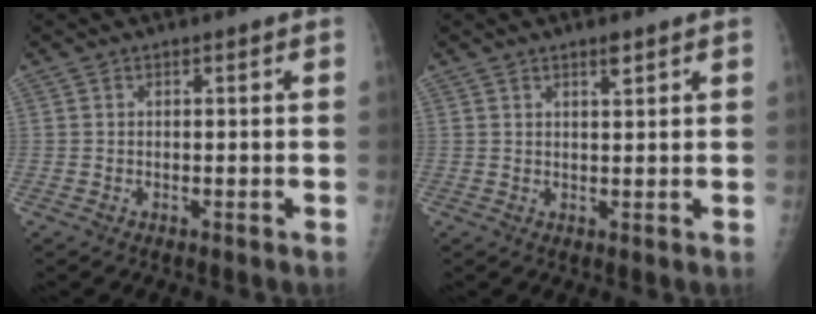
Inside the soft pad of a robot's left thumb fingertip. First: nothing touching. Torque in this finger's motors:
{"motor_torque": [0.08, 0.19, -0.17, -0.05, 0.04]}